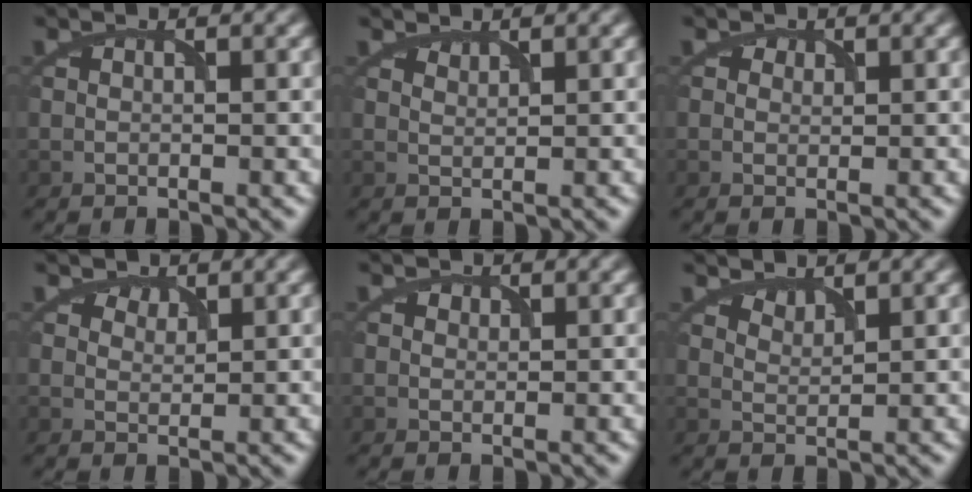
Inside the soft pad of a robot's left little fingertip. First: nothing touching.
{"total": 0.7, "force": [0.7, 0.0, 0.0], "torque": [0.001, 0.001, 0.019]}
{"total": 1.3, "force": [0.7, 1.0, 0.4], "torque": [-0.002, 0.003, 0.004]}
{"total": 1.1, "force": [1.0, 0.6, 0.1], "torque": [0.000, -0.002, 0.022]}
{"total": 0.9, "force": [0.5, 0.7, 0.2], "torque": [0.002, 0.000, 0.009]}
{"total": 1.2, "force": [1.2, 0.2, 0.2], "torque": [-0.003, -0.004, 0.029]}